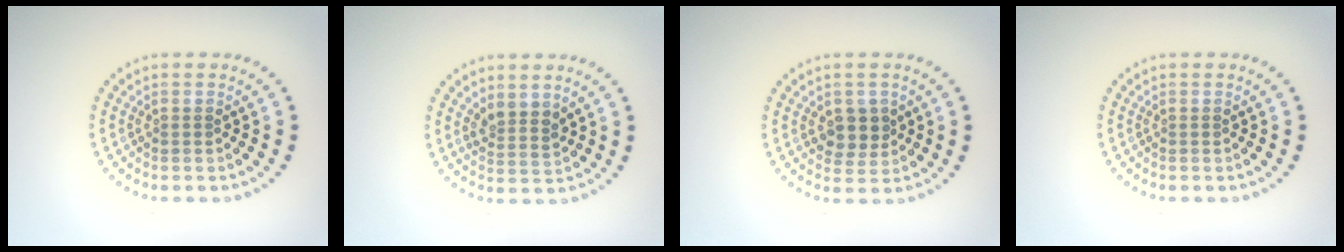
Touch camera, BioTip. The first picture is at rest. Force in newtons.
{"total": 2.1, "press": 1.7, "slide": 1.2}
{"total": 2.5, "press": 2.3, "slide": 1.0}
{"total": 0.0}